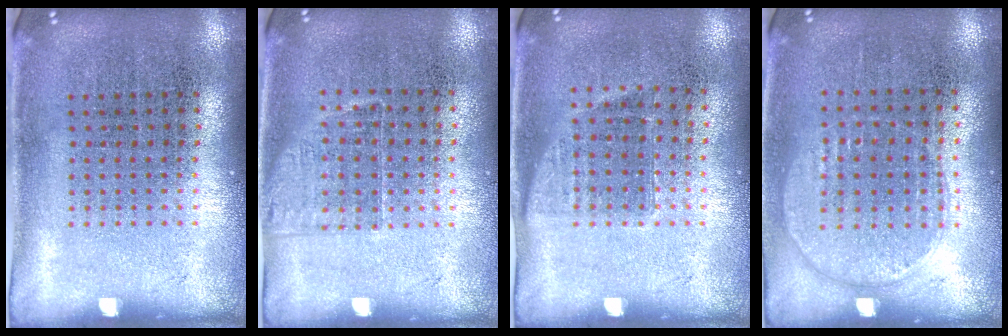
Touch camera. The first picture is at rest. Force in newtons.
{"total": 1.2, "press": 0.9, "slide": 0.7}
{"total": 0.9, "press": 0.7, "slide": 0.5}
{"total": 0.9, "press": 0.8, "slide": 0.4}